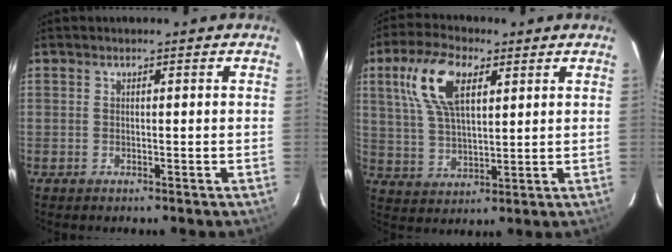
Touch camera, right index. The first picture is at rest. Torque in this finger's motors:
{"motor_torque": [0.51, 0.35, 0.44, 0.11]}